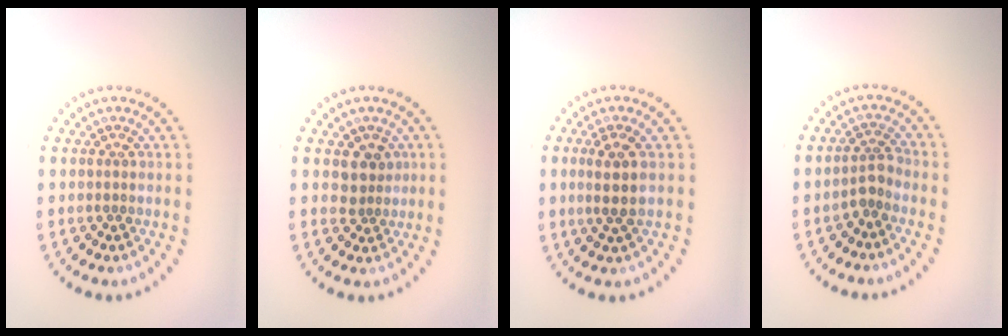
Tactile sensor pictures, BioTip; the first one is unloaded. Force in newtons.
{"total": 2.0, "press": 1.6, "slide": 1.1}
{"total": 2.3, "press": 1.9, "slide": 1.2}
{"total": 1.9, "press": 1.3, "slide": 1.3}